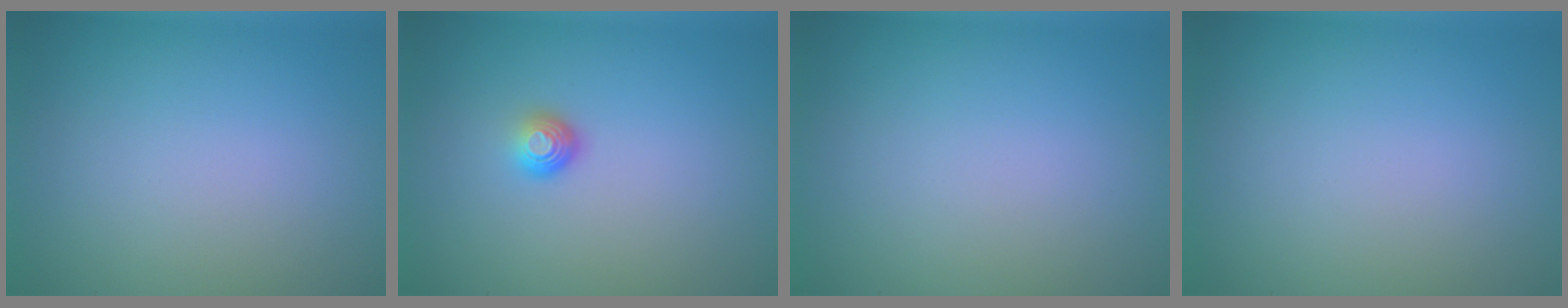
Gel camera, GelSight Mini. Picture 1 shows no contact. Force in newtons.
{"total": 1.6, "press": 1.0, "slide": 1.3}
{"total": 0.0}
{"total": 0.0}